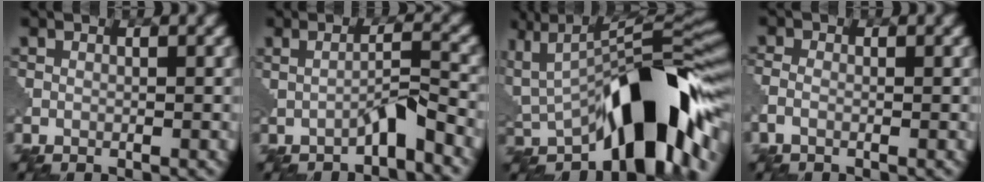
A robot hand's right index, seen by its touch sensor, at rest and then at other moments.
{"total": 2.4, "force": [-1.2, 0.1, 2.0], "torque": [-0.034, 0.010, -0.028]}
{"total": 13.0, "force": [-3.2, 5.5, 11.4], "torque": [-0.138, 0.010, -0.059]}
{"total": 1.3, "force": [-0.6, 0.6, 0.9], "torque": [-0.024, -0.001, -0.019]}